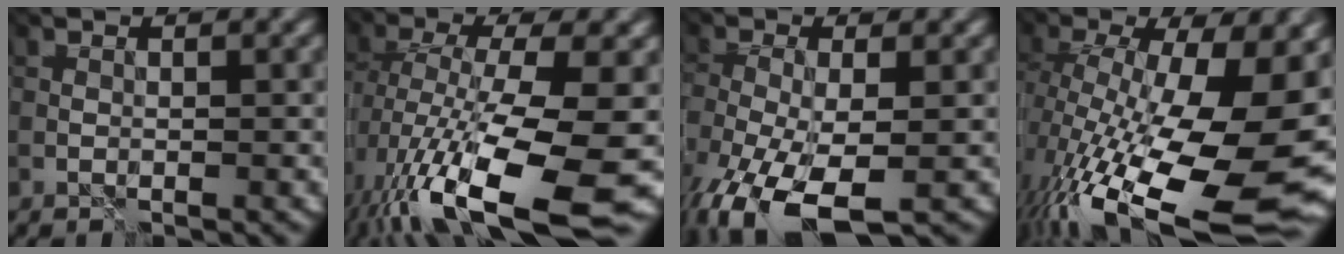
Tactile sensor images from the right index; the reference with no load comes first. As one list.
[{"total": 13.0, "force": [-5.0, 3.4, 11.5], "torque": [-0.212, -0.012, -0.072]}, {"total": 9.3, "force": [-4.9, 4.4, 6.6], "torque": [-0.144, -0.040, -0.081]}, {"total": 16.3, "force": [-5.0, 5.6, 14.5], "torque": [-0.243, -0.013, -0.080]}]